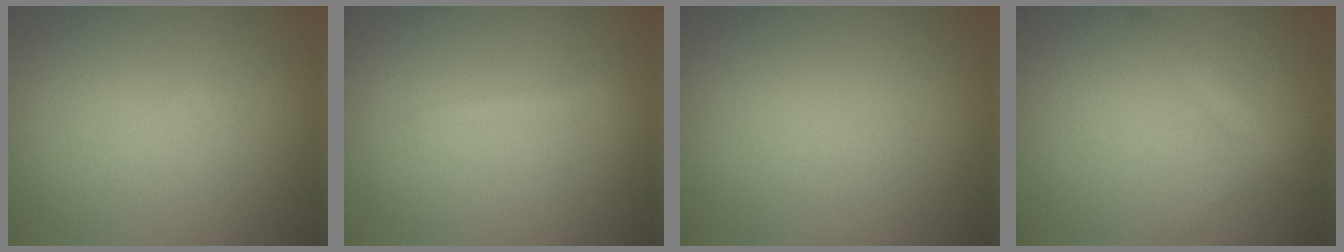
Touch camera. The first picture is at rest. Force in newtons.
{"total": 0.9, "press": 0.9, "slide": 0.1}
{"total": 0.0}
{"total": 2.1, "press": 2.1, "slide": 0.1}